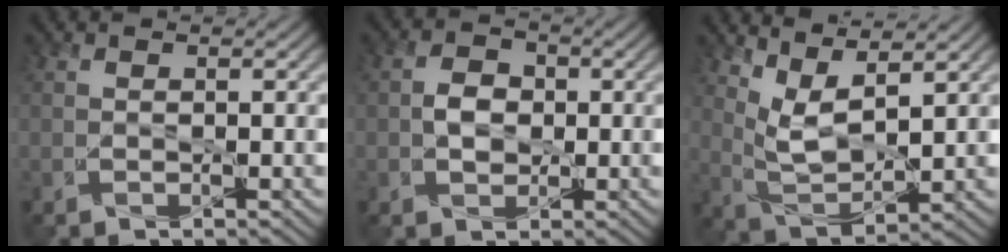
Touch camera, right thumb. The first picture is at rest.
{"total": 2.9, "force": [-0.3, 2.5, 1.6], "torque": [-0.032, 0.000, -0.008]}
{"total": 6.5, "force": [4.5, 2.0, 4.3], "torque": [-0.100, -0.006, 0.098]}